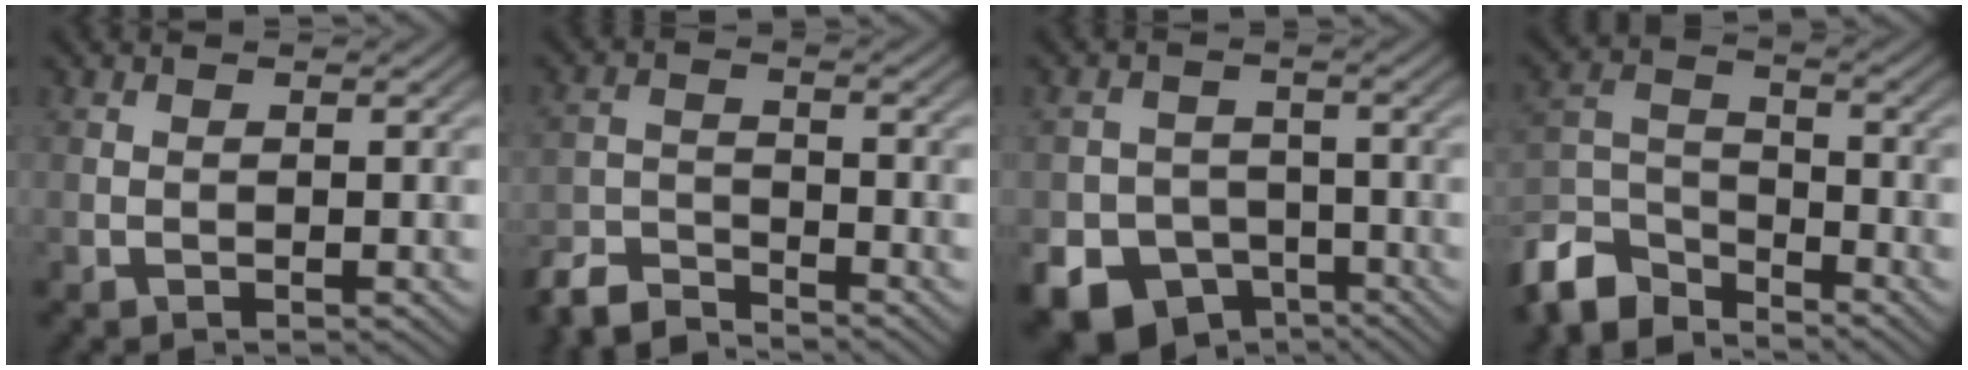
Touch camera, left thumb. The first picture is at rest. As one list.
[{"total": 5.5, "force": [-5.2, 1.1, 1.5], "torque": [-0.029, -0.009, -0.110]}, {"total": 10.3, "force": [-6.2, 7.6, 3.2], "torque": [-0.056, -0.029, -0.116]}, {"total": 9.2, "force": [-7.5, 3.8, 3.7], "torque": [-0.086, -0.007, -0.164]}]